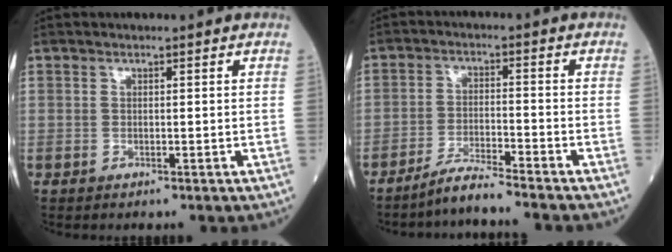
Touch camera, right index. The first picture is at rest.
{"total": 5.4, "force": [-4.9, -1.1, 2.0], "torque": [-0.041, -0.023, -0.096]}